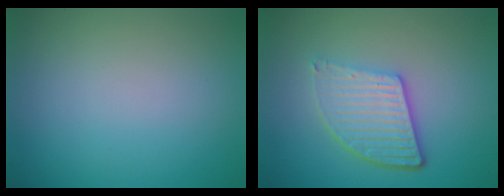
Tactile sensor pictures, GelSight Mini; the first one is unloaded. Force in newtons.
{"total": 5.1, "press": 3.8, "slide": 3.5}